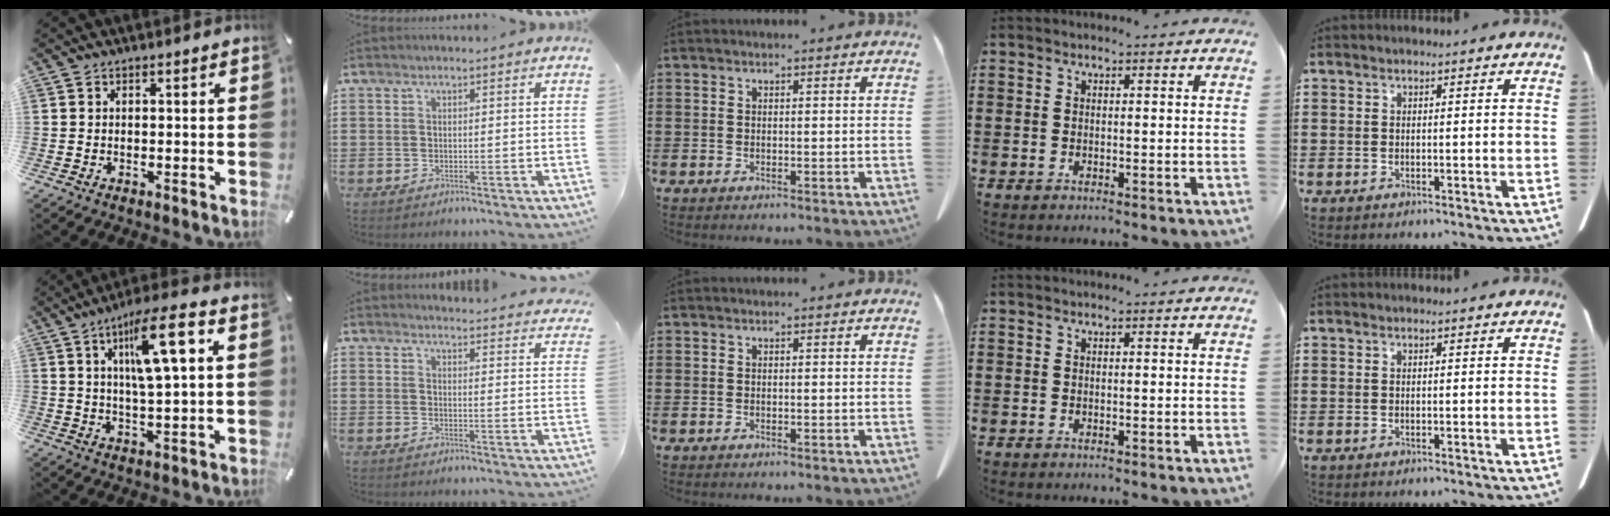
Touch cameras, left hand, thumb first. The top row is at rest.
{"thumb": {"total": 13.1, "force": [4.6, 3.0, 11.9], "torque": [-0.194, -0.004, 0.073]}, "index": {"total": 3.4, "force": [3.4, -0.1, 0.1], "torque": [-0.007, -0.023, 0.061]}}